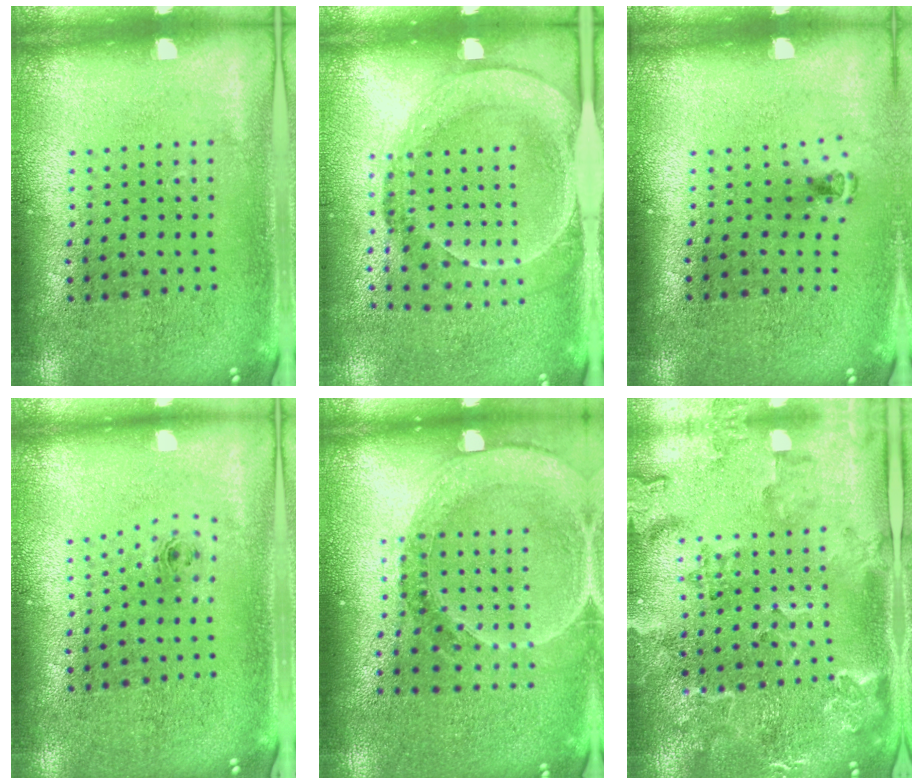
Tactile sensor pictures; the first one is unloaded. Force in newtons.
{"total": 1.7, "press": 1.3, "slide": 1.1}
{"total": 0.6, "press": 0.4, "slide": 0.5}
{"total": 0.8, "press": 0.4, "slide": 0.7}
{"total": 1.4, "press": 1.4, "slide": 0.1}
{"total": 2.4, "press": 2.2, "slide": 0.8}